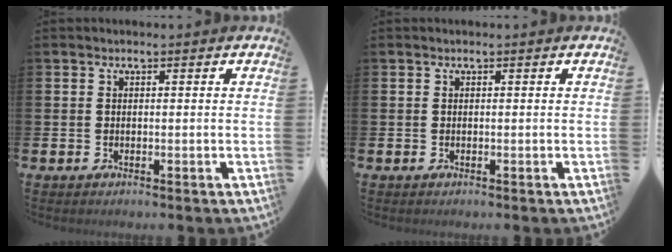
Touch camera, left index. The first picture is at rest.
{"total": 0.0}